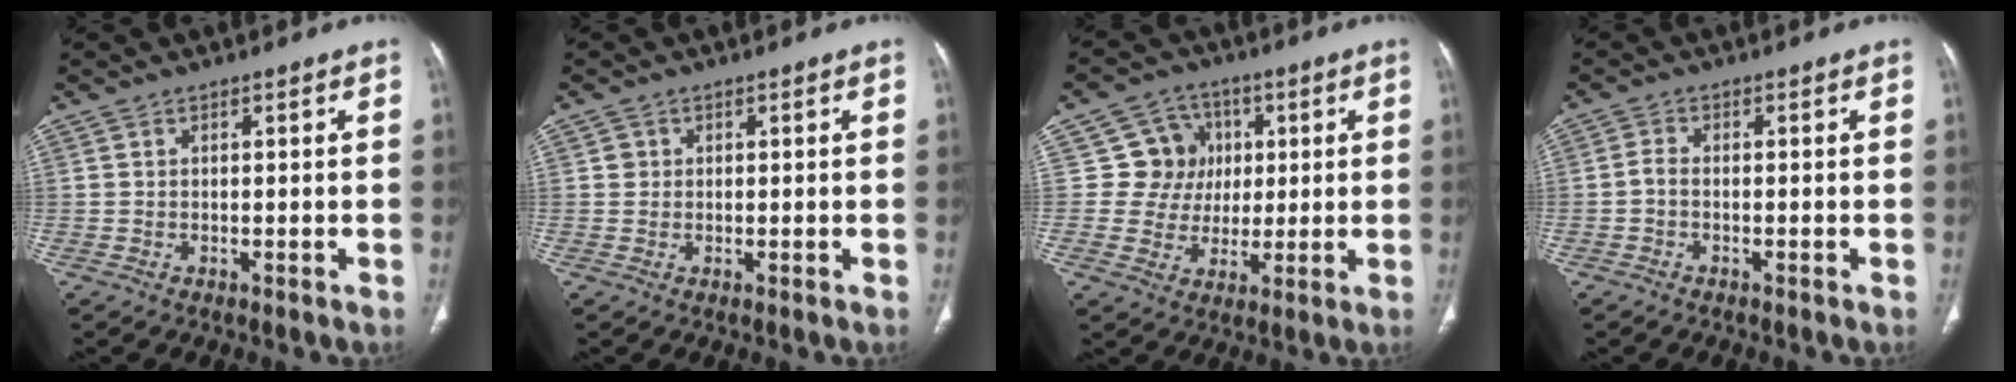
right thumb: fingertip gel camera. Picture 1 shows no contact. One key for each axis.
{"total": 1.2, "fx": 0.3, "fy": 1.1, "fz": 0.1, "tx": 0.007, "ty": 0.002, "tz": 0.003}
{"total": 9.1, "fx": 2.0, "fy": 8.7, "fz": 1.8, "tx": 0.018, "ty": 0.007, "tz": 0.033}
{"total": 1.7, "fx": -0.5, "fy": 0.9, "fz": 1.3, "tx": -0.026, "ty": 0.002, "tz": -0.016}